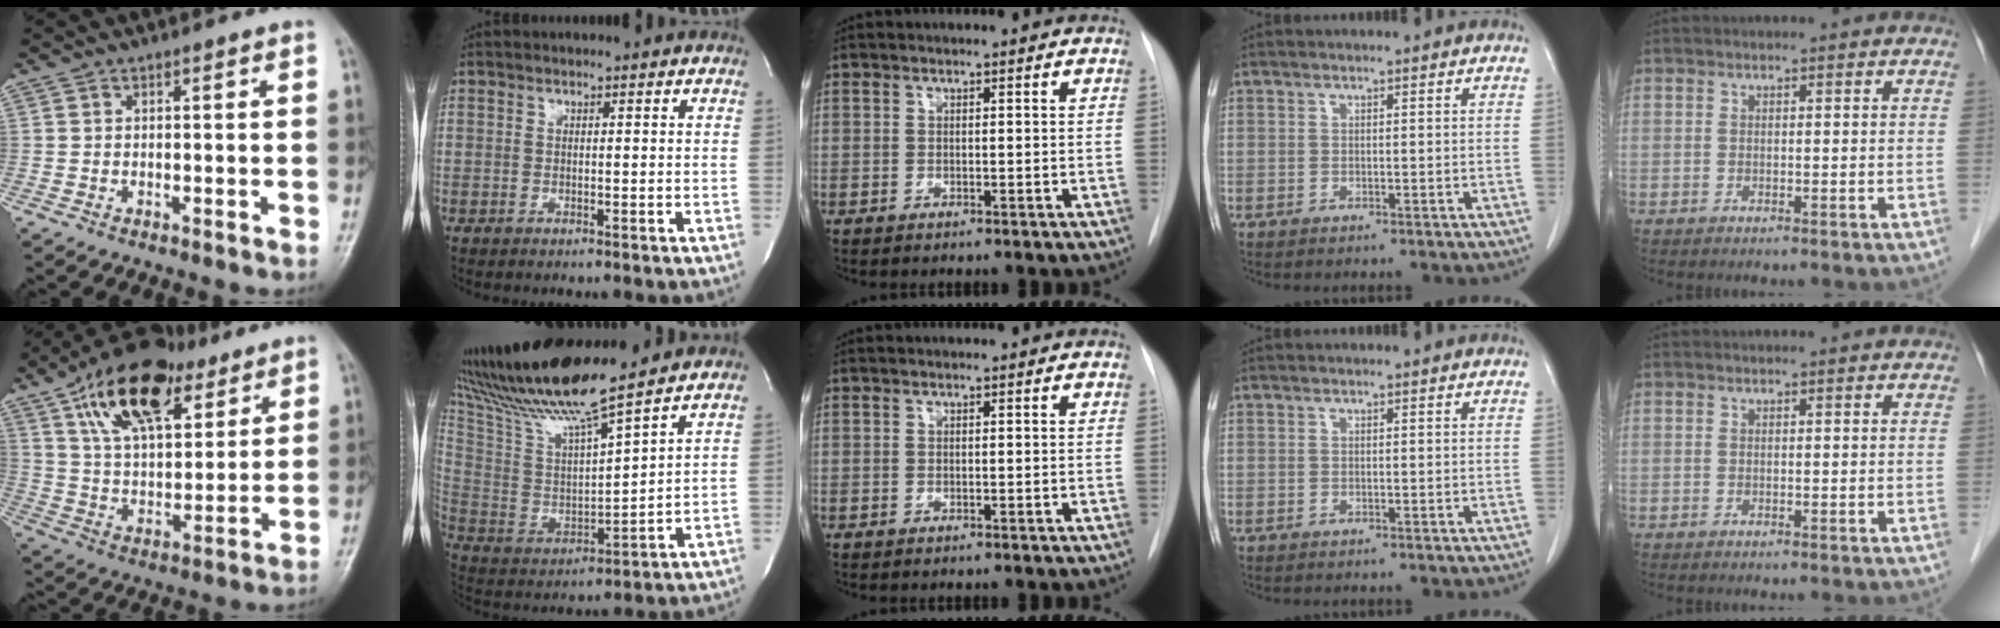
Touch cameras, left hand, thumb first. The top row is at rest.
{"thumb": {"total": 20.7, "force": [11.2, 10.4, 14.0], "torque": [-0.205, -0.027, 0.195]}, "index": {"total": 15.5, "force": [13.7, -1.5, 7.1], "torque": [-0.152, -0.003, 0.259]}}